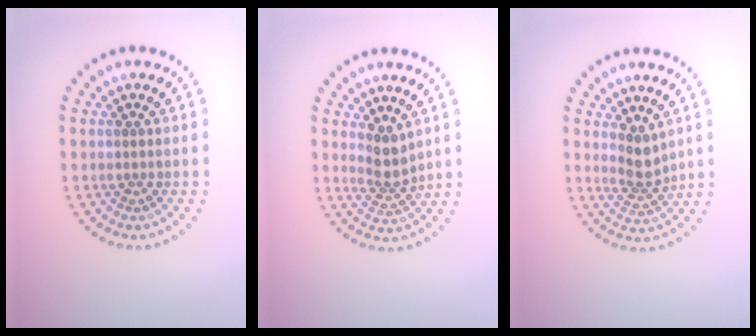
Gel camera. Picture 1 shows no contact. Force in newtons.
{"total": 2.4, "press": 1.8, "slide": 1.5}
{"total": 2.4, "press": 1.9, "slide": 1.5}